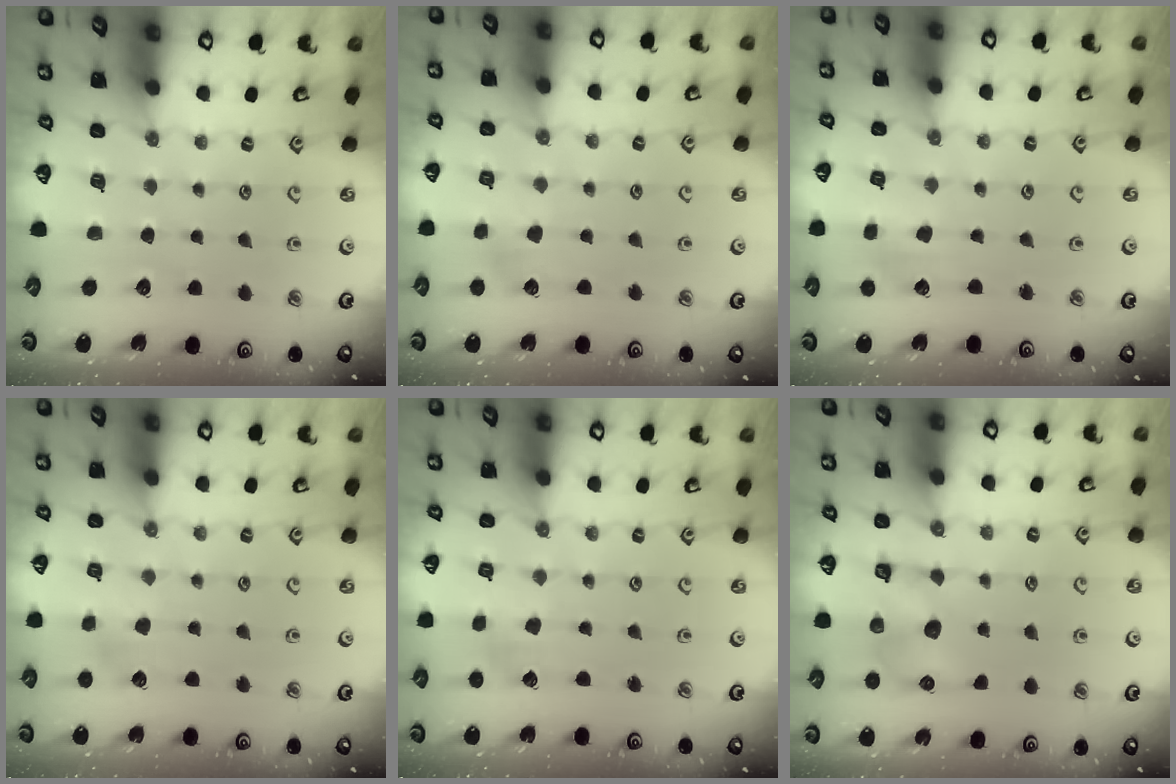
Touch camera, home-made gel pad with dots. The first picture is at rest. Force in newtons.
{"total": 2.9, "press": 2.9, "slide": 0.3}
{"total": 2.6, "press": 2.6, "slide": 0.3}
{"total": 3.0, "press": 2.9, "slide": 0.4}
{"total": 2.1, "press": 2.1, "slide": 0.2}
{"total": 7.1, "press": 7.1, "slide": 0.2}